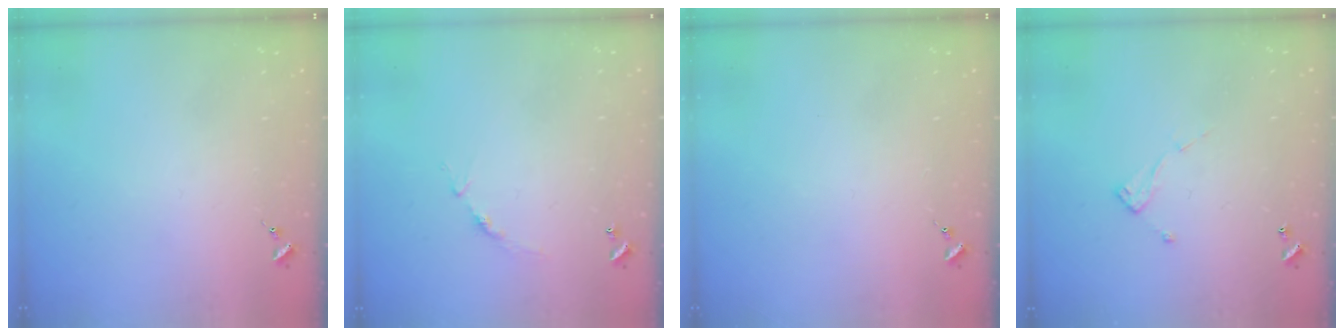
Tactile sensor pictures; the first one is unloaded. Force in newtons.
{"total": 5.1, "press": 5.1, "slide": 0.4}
{"total": 0.0}
{"total": 6.6, "press": 6.6, "slide": 0.1}